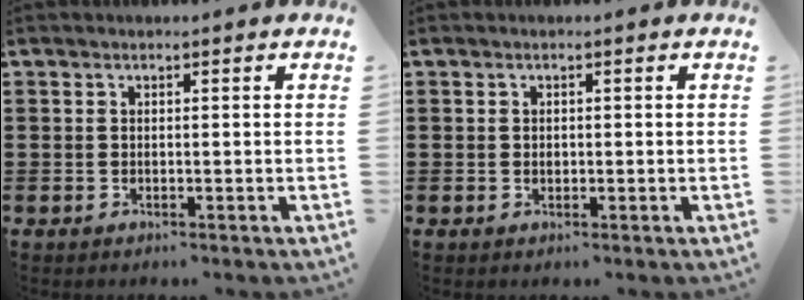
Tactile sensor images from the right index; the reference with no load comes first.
{"total": 0.7, "force": [0.0, 0.5, 0.4], "torque": [-0.009, 0.003, -0.001]}